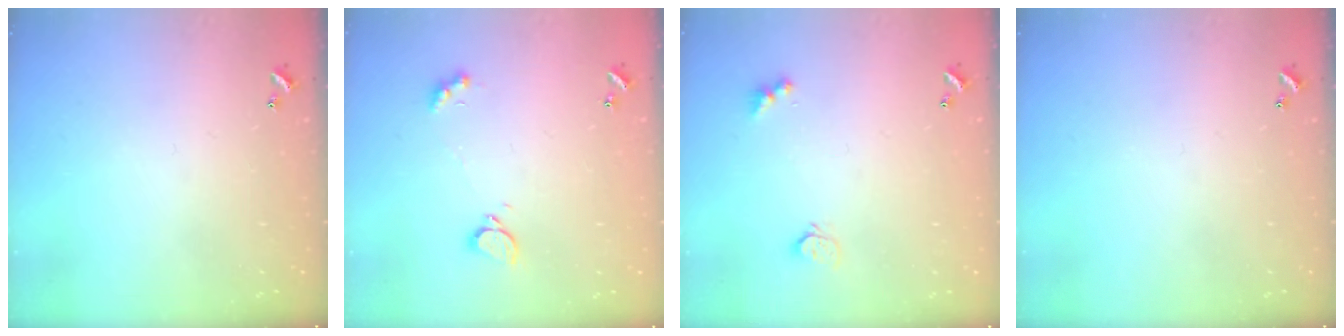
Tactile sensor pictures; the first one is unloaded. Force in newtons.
{"total": 2.6, "press": 2.5, "slide": 0.6}
{"total": 3.2, "press": 3.2, "slide": 0.5}
{"total": 0.0}